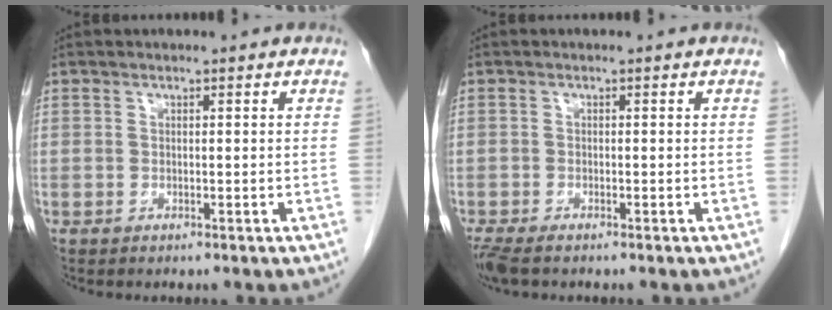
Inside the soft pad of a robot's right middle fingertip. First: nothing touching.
{"total": 3.3, "force": [-2.5, 1.0, 1.9], "torque": [-0.042, -0.011, -0.043]}